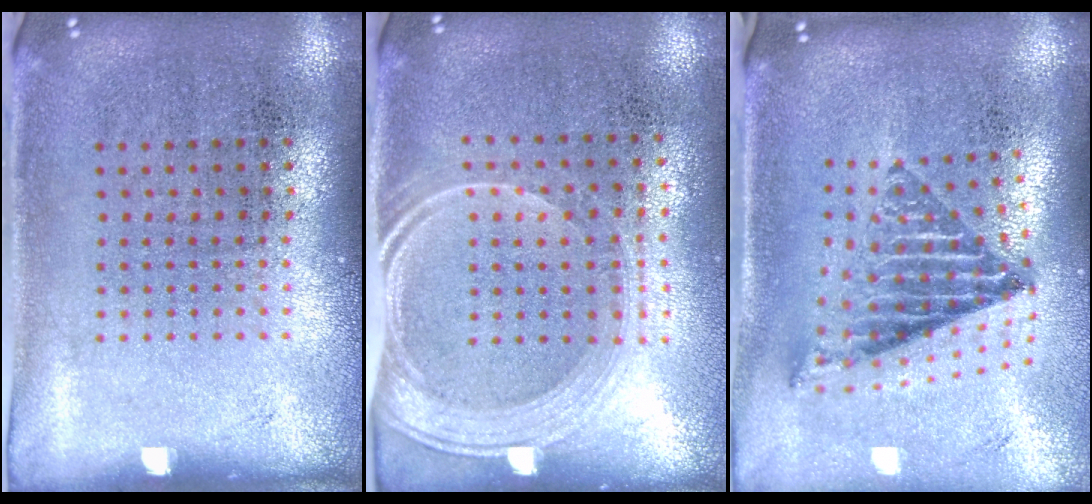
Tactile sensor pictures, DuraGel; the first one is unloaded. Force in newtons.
{"total": 2.0, "press": 1.7, "slide": 1.1}
{"total": 1.7, "press": 1.4, "slide": 1.1}